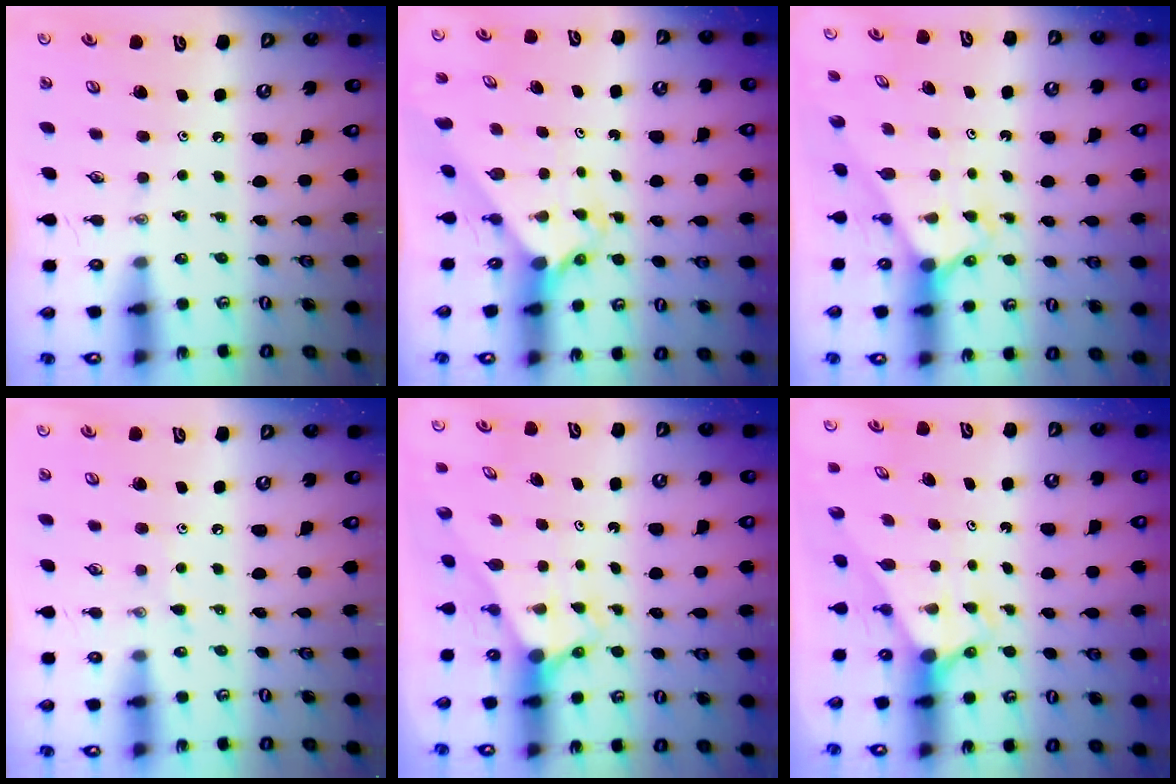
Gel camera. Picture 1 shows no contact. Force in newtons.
{"total": 2.3, "press": 2.3, "slide": 0.2}
{"total": 2.4, "press": 2.4, "slide": 0.3}
{"total": 4.8, "press": 4.8, "slide": 0.6}
{"total": 2.9, "press": 2.9, "slide": 0.0}
{"total": 2.8, "press": 2.8, "slide": 0.0}